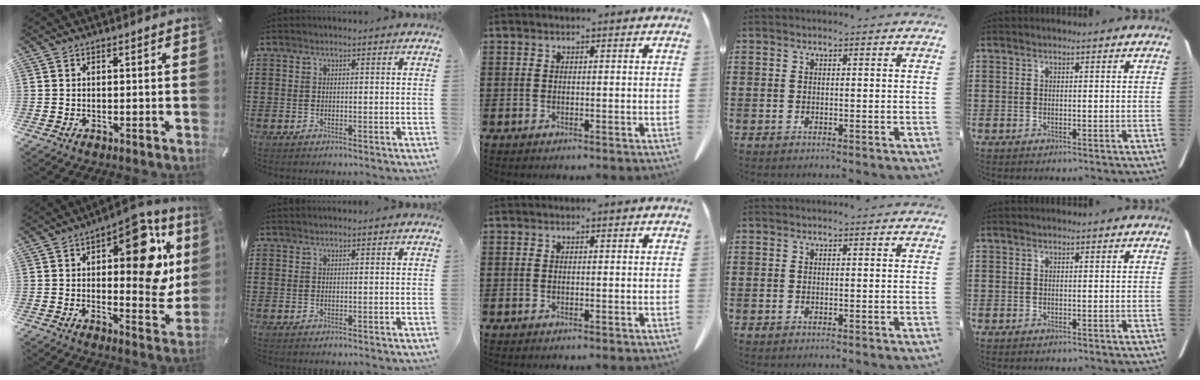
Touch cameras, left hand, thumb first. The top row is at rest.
{"thumb": {"total": 18.7, "force": [6.4, 8.9, 15.1], "torque": [-0.172, -0.046, 0.100]}, "index": {"total": 0.7, "force": [0.7, 0.0, 0.1], "torque": [-0.003, -0.001, 0.014]}}